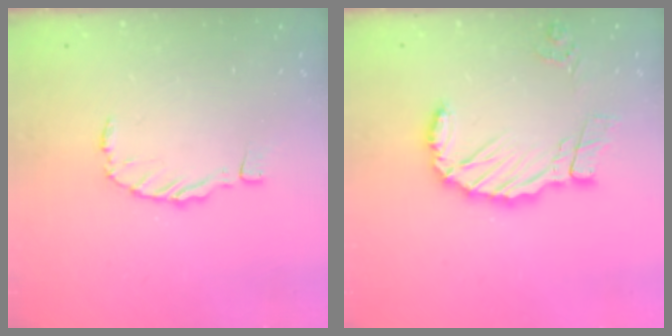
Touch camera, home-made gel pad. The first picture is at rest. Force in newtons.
{"total": 10.9, "press": 10.9, "slide": 0.8}